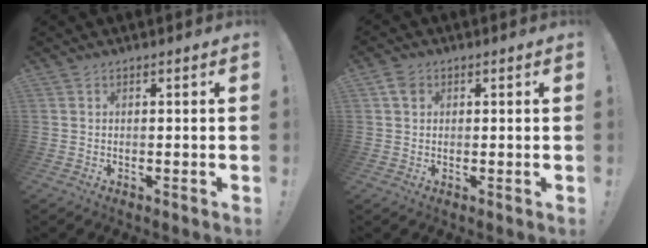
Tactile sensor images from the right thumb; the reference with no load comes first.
{"total": 3.2, "force": [1.4, 2.6, 1.3], "torque": [-0.017, -0.001, 0.024]}